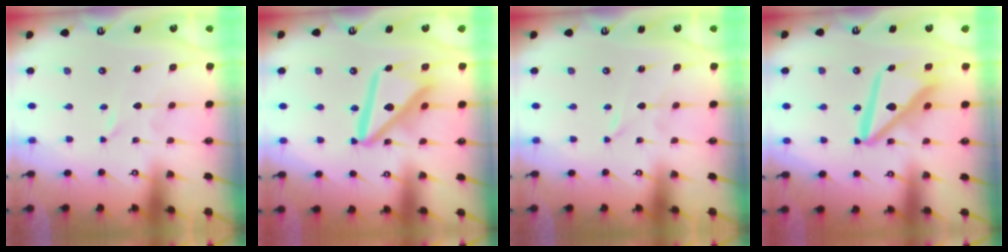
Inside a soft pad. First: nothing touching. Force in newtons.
{"total": 16.0, "press": 15.9, "slide": 1.7}
{"total": 0.0}
{"total": 14.6, "press": 14.5, "slide": 1.8}